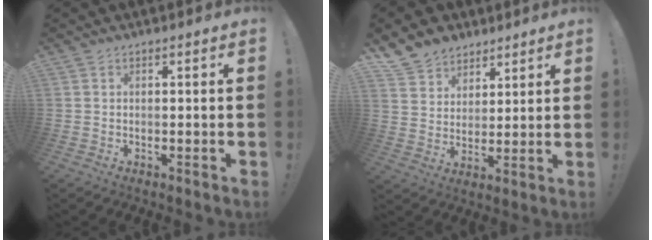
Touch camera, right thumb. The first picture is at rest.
{"total": 9.4, "force": [6.8, 6.3, 1.3], "torque": [-0.037, -0.052, 0.139]}